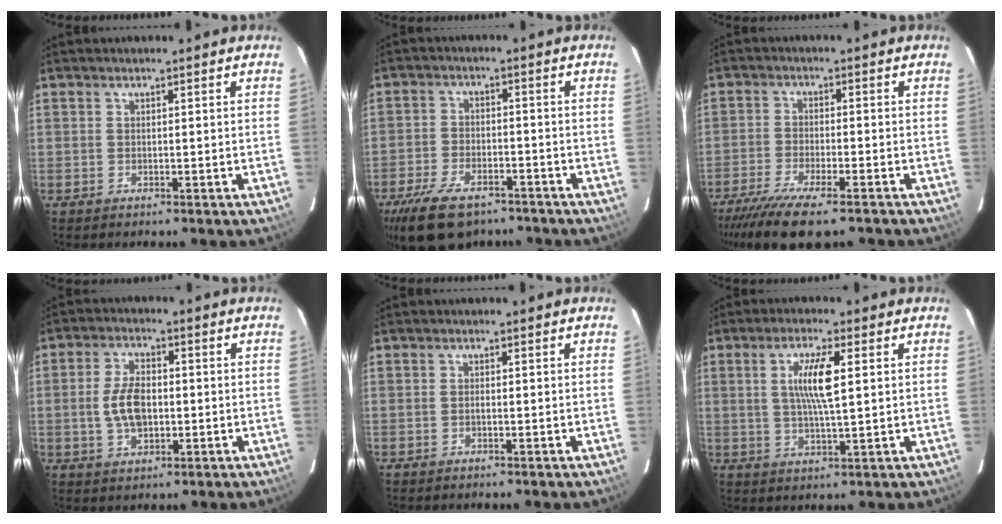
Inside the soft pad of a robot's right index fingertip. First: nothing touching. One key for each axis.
{"total": 13.9, "fx": -9.7, "fy": 6.7, "fz": 7.3, "tx": -0.170, "ty": -0.014, "tz": -0.165}
{"total": 12.4, "fx": -9.6, "fy": 2.6, "fz": 7.4, "tx": -0.168, "ty": -0.041, "tz": -0.169}
{"total": 7.7, "fx": -0.7, "fy": 4.5, "fz": 6.2, "tx": -0.124, "ty": 0.004, "tz": -0.008}
{"total": 0.6, "fx": -0.2, "fy": 0.2, "fz": 0.6, "tx": -0.011, "ty": 0.002, "tz": -0.005}
{"total": 7.4, "fx": 1.6, "fy": 1.0, "fz": 7.1, "tx": -0.134, "ty": 0.000, "tz": 0.029}